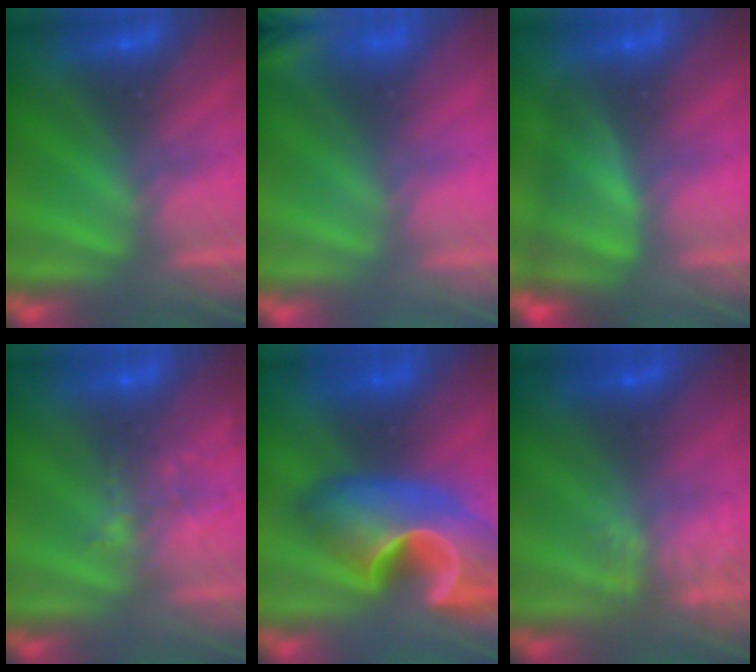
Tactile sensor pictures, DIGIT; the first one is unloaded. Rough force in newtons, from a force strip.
{"total": 2.4}
{"total": 4.5}
{"total": 1.6}
{"total": 9.6}
{"total": 3.9}